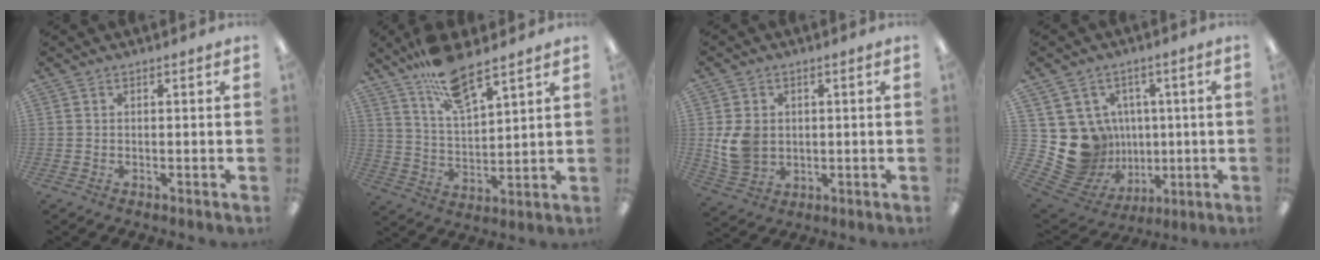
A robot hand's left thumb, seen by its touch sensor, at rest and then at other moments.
{"total": 12.2, "force": [9.5, 3.4, 6.8], "torque": [-0.124, -0.050, 0.170]}
{"total": 7.6, "force": [0.6, 6.3, 4.2], "torque": [-0.085, 0.005, 0.013]}
{"total": 14.2, "force": [0.0, 13.7, 3.8], "torque": [-0.098, -0.019, 0.034]}